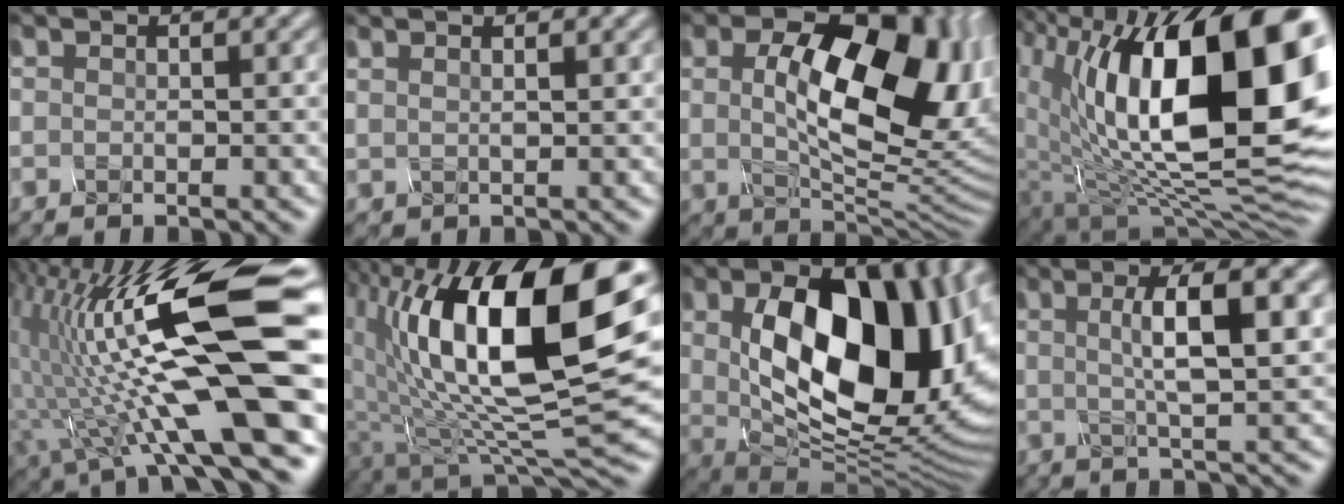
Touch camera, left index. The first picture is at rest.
{"total": 1.8, "force": [1.2, 0.8, 1.2], "torque": [0.007, 0.007, -0.002]}
{"total": 13.7, "force": [1.9, 7.3, 11.5], "torque": [-0.172, -0.002, 0.039]}
{"total": 19.4, "force": [4.1, 9.3, 16.5], "torque": [-0.253, 0.008, 0.076]}
{"total": 17.5, "force": [2.1, 4.4, 16.8], "torque": [-0.298, 0.013, 0.037]}
{"total": 17.0, "force": [3.7, 7.3, 14.9], "torque": [-0.263, 0.008, 0.059]}
{"total": 14.3, "force": [2.1, 8.2, 11.5], "torque": [-0.166, -0.022, 0.050]}
{"total": 7.1, "force": [1.1, 1.7, 6.8], "torque": [-0.092, 0.010, 0.015]}